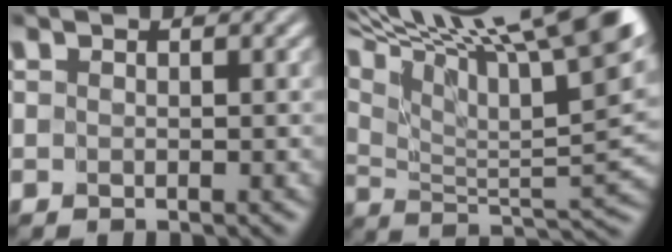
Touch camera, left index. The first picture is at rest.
{"total": 18.2, "force": [12.8, 4.0, 12.3], "torque": [-0.208, 0.035, 0.183]}